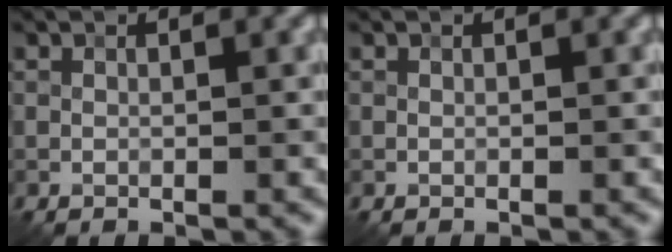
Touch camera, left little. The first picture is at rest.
{"total": 0.0}